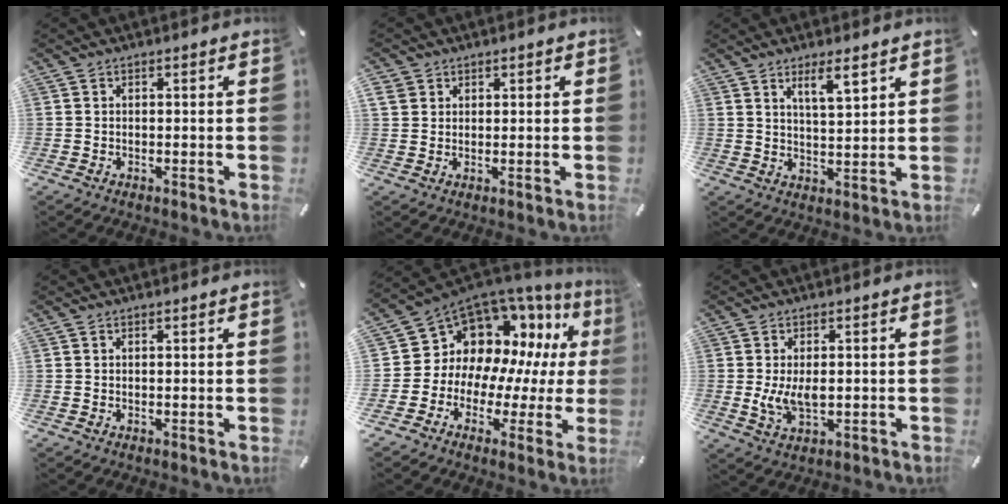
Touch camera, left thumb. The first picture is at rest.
{"total": 3.1, "force": [1.3, 2.7, 0.5], "torque": [-0.014, 0.005, 0.027]}
{"total": 6.0, "force": [4.3, 1.1, 4.1], "torque": [-0.074, -0.022, 0.071]}
{"total": 0.0}
{"total": 11.9, "force": [5.7, 9.8, 3.6], "torque": [-0.082, -0.066, 0.113]}
{"total": 6.5, "force": [0.0, 4.0, 5.1], "torque": [-0.107, -0.008, -0.006]}